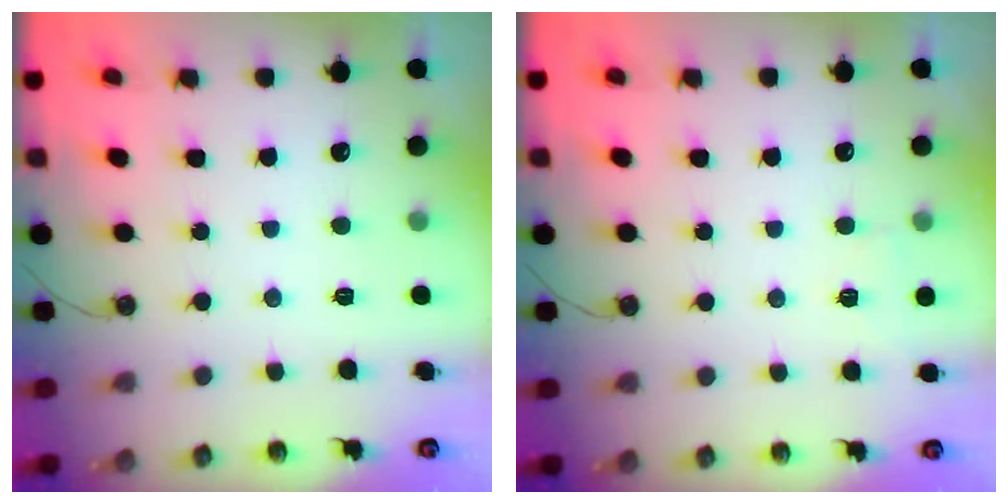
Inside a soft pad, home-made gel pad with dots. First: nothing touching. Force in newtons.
{"total": 4.0, "press": 3.2, "slide": 2.5}